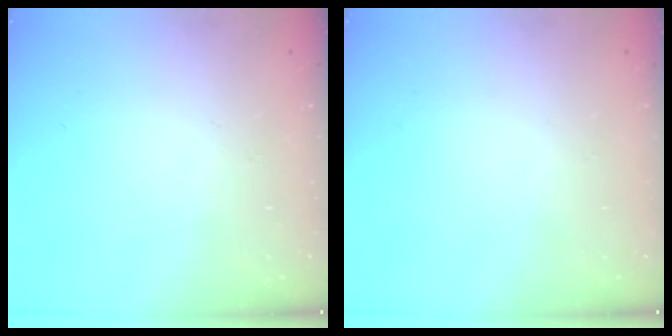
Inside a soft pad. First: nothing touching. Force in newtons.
{"total": 0.0}